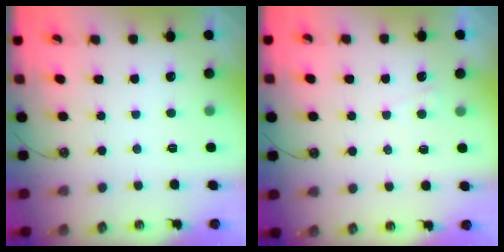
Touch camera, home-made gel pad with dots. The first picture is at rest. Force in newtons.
{"total": 1.4, "press": 1.3, "slide": 0.3}